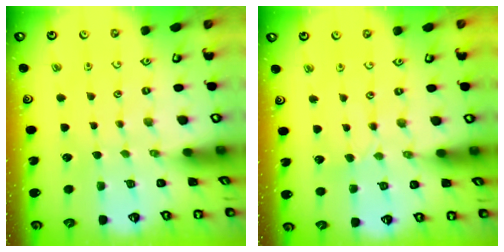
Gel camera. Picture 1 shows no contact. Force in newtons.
{"total": 2.2, "press": 2.2, "slide": 0.3}